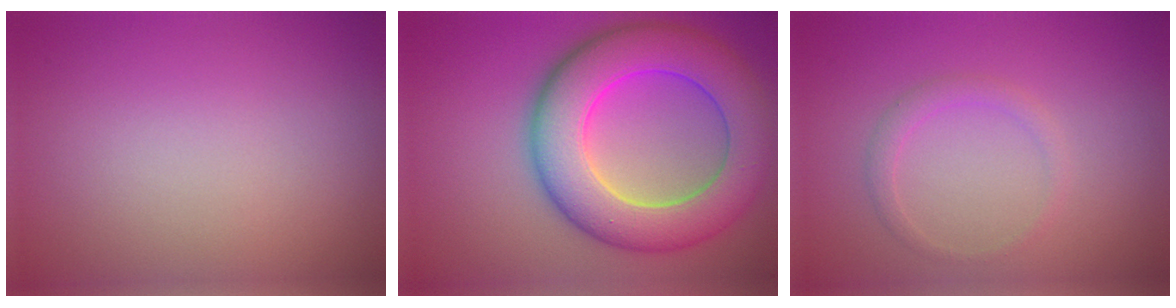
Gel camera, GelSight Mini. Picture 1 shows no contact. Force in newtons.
{"total": 10.6, "press": 10.6, "slide": 0.3}
{"total": 1.4, "press": 1.4, "slide": 0.1}